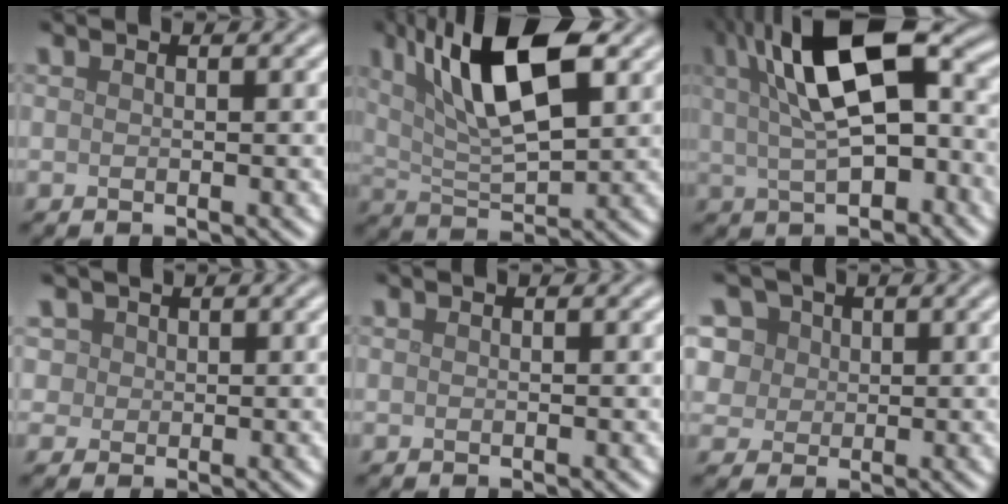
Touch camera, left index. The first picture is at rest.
{"total": 10.1, "force": [4.3, 3.7, 8.4], "torque": [-0.149, 0.008, 0.073]}
{"total": 11.8, "force": [2.7, 5.1, 10.3], "torque": [-0.172, 0.017, 0.039]}
{"total": 3.9, "force": [2.0, 3.0, 1.4], "torque": [-0.034, 0.009, 0.027]}
{"total": 0.0}
{"total": 8.5, "force": [4.4, 6.3, 3.7], "torque": [-0.072, 0.026, 0.049]}